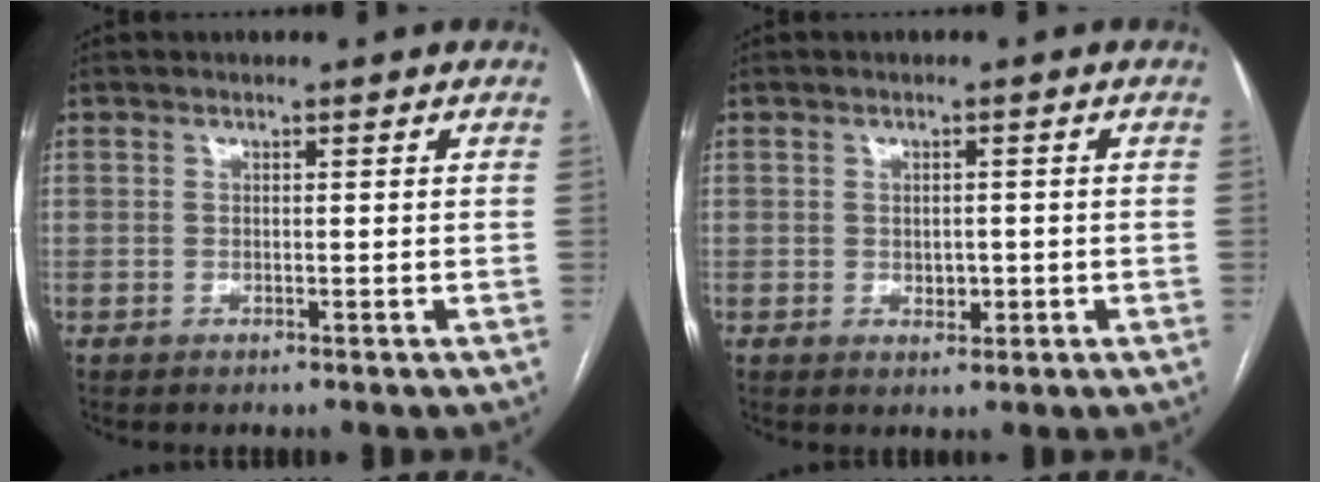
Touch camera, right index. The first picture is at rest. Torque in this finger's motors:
{"motor_torque": [-0.10, 0.00, -0.06, 0.00]}